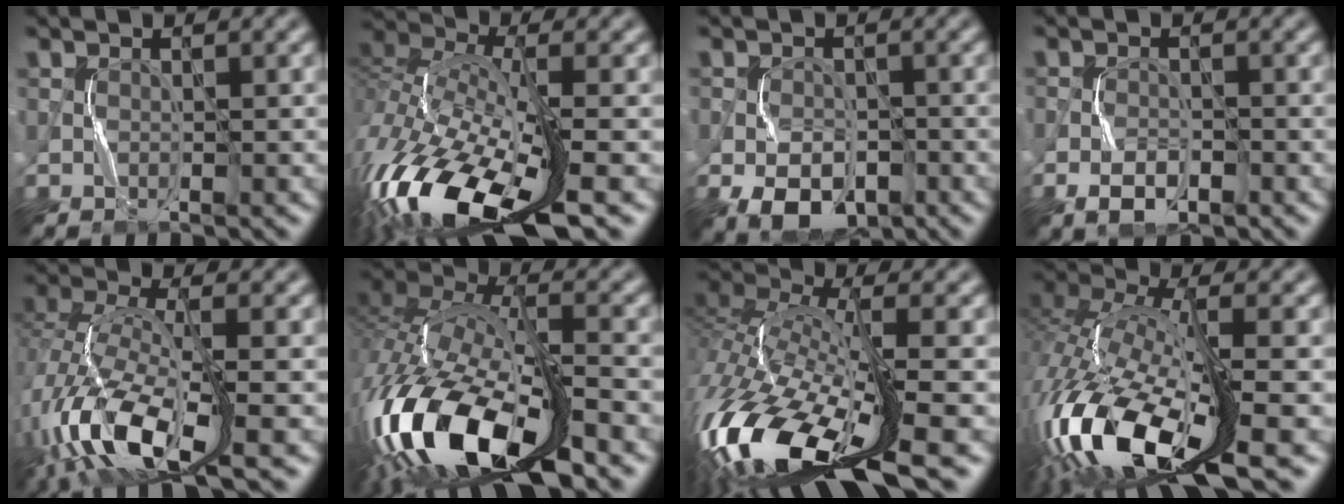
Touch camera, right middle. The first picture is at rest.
{"total": 14.5, "force": [-7.8, 5.2, 11.0], "torque": [-0.250, -0.012, -0.140]}
{"total": 5.3, "force": [-2.6, 3.6, 2.9], "torque": [-0.048, -0.011, -0.044]}
{"total": 2.7, "force": [-1.6, 1.6, 1.5], "torque": [-0.026, -0.003, -0.033]}
{"total": 10.9, "force": [-5.3, 4.2, 8.6], "torque": [-0.195, -0.009, -0.112]}
{"total": 16.5, "force": [-7.8, 7.1, 12.7], "torque": [-0.282, -0.010, -0.146]}
{"total": 15.8, "force": [-7.0, 6.2, 12.8], "torque": [-0.299, -0.008, -0.130]}
{"total": 15.8, "force": [-6.5, 6.0, 13.0], "torque": [-0.295, -0.008, -0.119]}